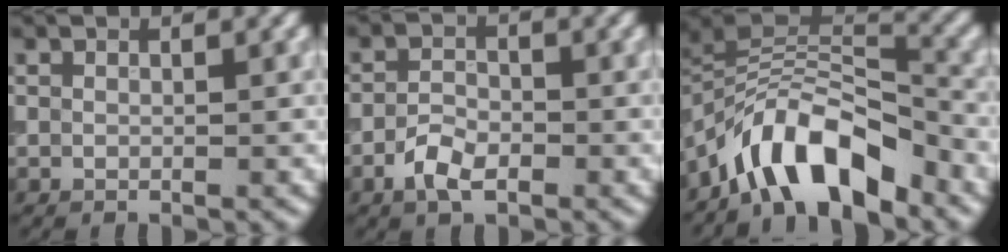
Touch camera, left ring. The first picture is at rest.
{"total": 3.1, "force": [-1.7, 1.6, 2.0], "torque": [-0.038, 0.002, -0.040]}
{"total": 8.5, "force": [-5.8, 3.1, 5.3], "torque": [-0.069, 0.011, -0.113]}